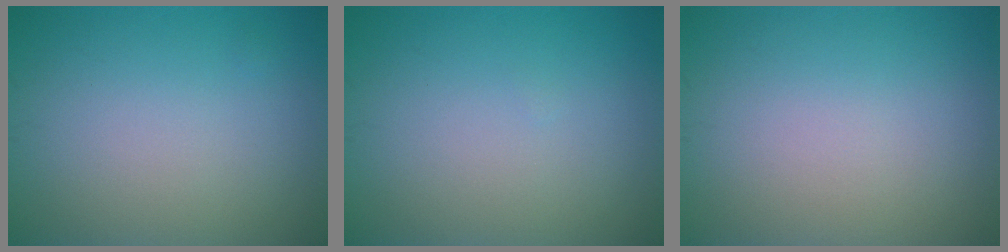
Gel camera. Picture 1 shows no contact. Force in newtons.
{"total": 0.0}
{"total": 0.0}